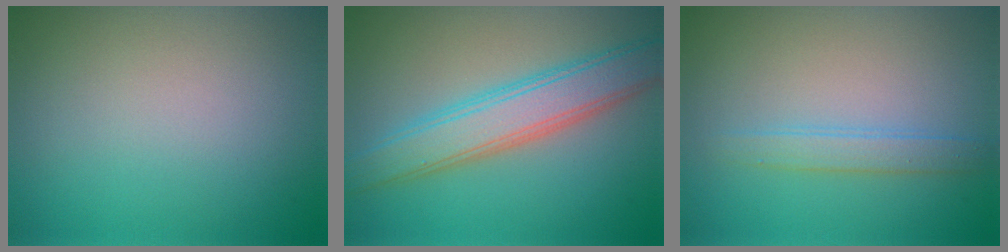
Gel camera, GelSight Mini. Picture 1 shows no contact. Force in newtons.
{"total": 5.6, "press": 5.6, "slide": 0.3}
{"total": 1.8, "press": 1.8, "slide": 0.1}